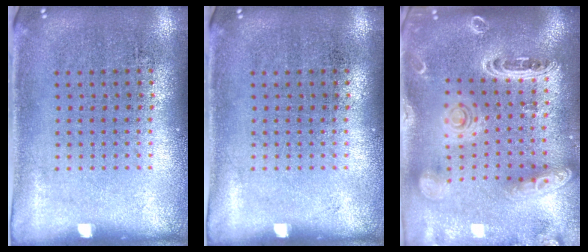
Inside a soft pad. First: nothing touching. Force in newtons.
{"total": 0.0}
{"total": 2.6, "press": 2.3, "slide": 1.1}